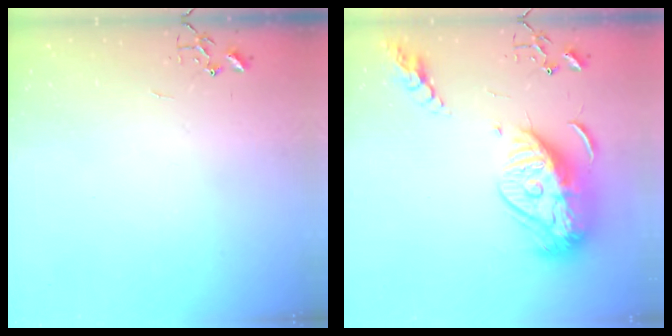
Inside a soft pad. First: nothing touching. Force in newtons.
{"total": 18.4, "press": 18.3, "slide": 1.7}